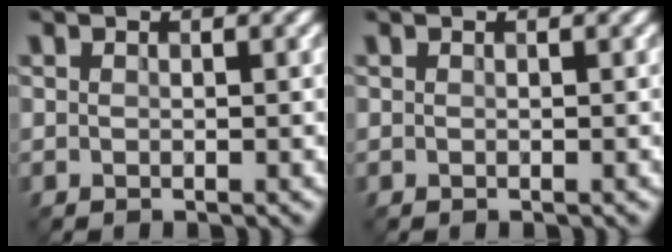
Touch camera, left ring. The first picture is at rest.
{"total": 0.0}